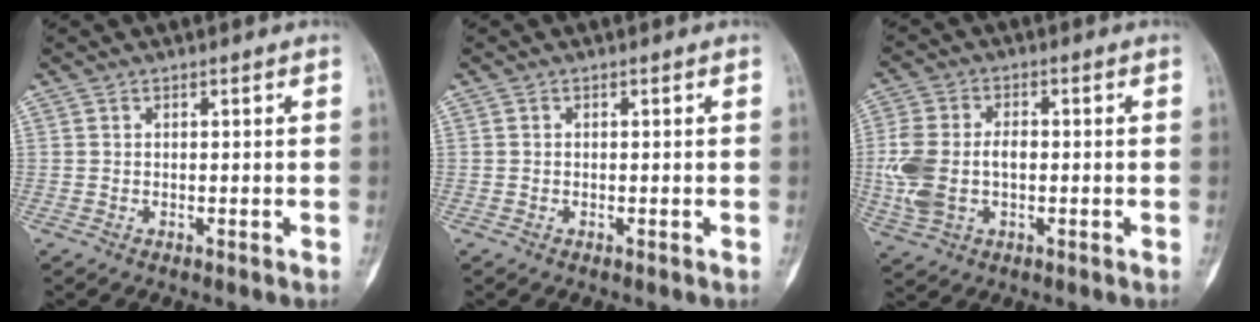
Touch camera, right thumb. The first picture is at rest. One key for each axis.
{"total": 0.0}
{"total": 10.8, "fx": -0.9, "fy": 7.0, "fz": 8.2, "tx": -0.185, "ty": 0.016, "tz": -0.013}